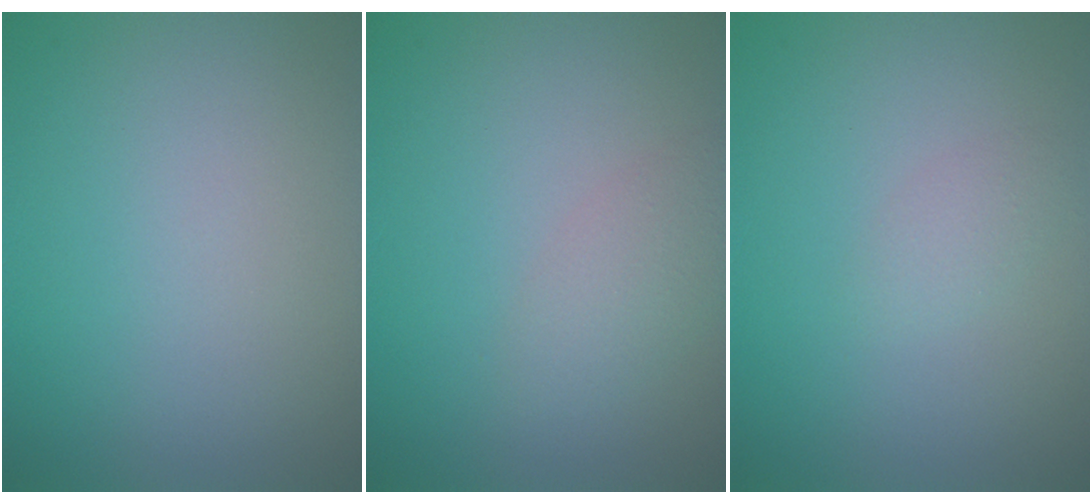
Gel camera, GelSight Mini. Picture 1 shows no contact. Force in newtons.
{"total": 2.1, "press": 2.1, "slide": 0.1}
{"total": 1.2, "press": 1.2, "slide": 0.1}